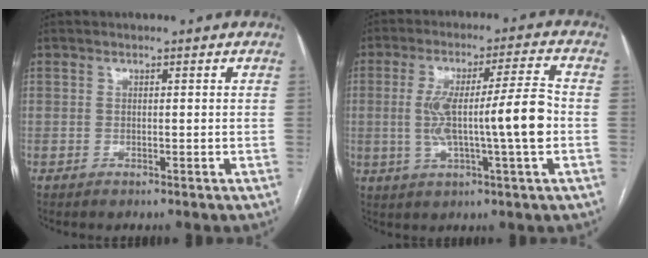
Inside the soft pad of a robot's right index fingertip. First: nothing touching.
{"total": 12.0, "force": [-1.1, 0.2, 11.9], "torque": [-0.215, 0.015, -0.019]}